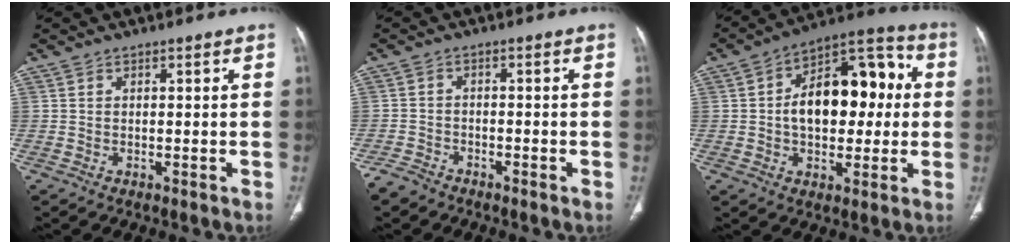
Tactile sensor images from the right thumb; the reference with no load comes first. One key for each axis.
{"total": 3.0, "fx": -2.7, "fy": 1.2, "fz": 0.7, "tx": -0.019, "ty": 0.003, "tz": -0.054}
{"total": 18.7, "fx": 1.3, "fy": 11.3, "fz": 14.9, "tx": -0.181, "ty": 0.038, "tz": 0.017}